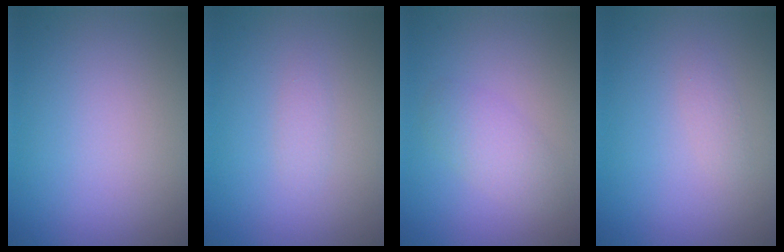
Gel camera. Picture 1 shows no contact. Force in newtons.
{"total": 0.9, "press": 0.9, "slide": 0.0}
{"total": 2.4, "press": 2.4, "slide": 0.1}
{"total": 0.8, "press": 0.8, "slide": 0.0}